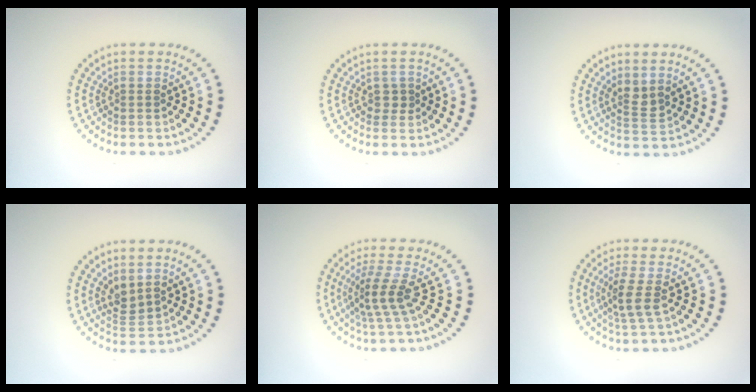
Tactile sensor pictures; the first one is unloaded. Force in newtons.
{"total": 1.0, "press": 0.9, "slide": 0.4}
{"total": 1.8, "press": 1.3, "slide": 1.2}
{"total": 1.9, "press": 1.6, "slide": 1.1}
{"total": 2.8, "press": 1.9, "slide": 2.1}
{"total": 2.5, "press": 1.9, "slide": 1.6}